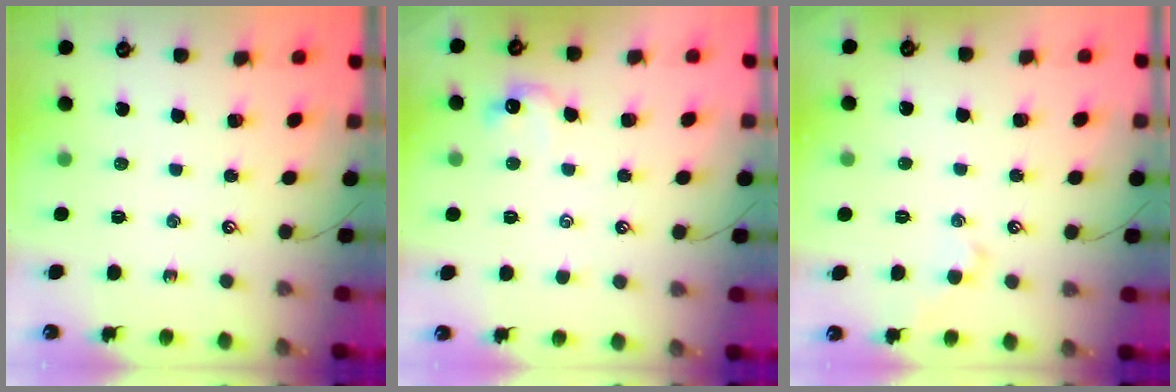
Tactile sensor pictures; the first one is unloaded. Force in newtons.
{"total": 2.2, "press": 2.1, "slide": 0.7}
{"total": 1.9, "press": 1.9, "slide": 0.4}